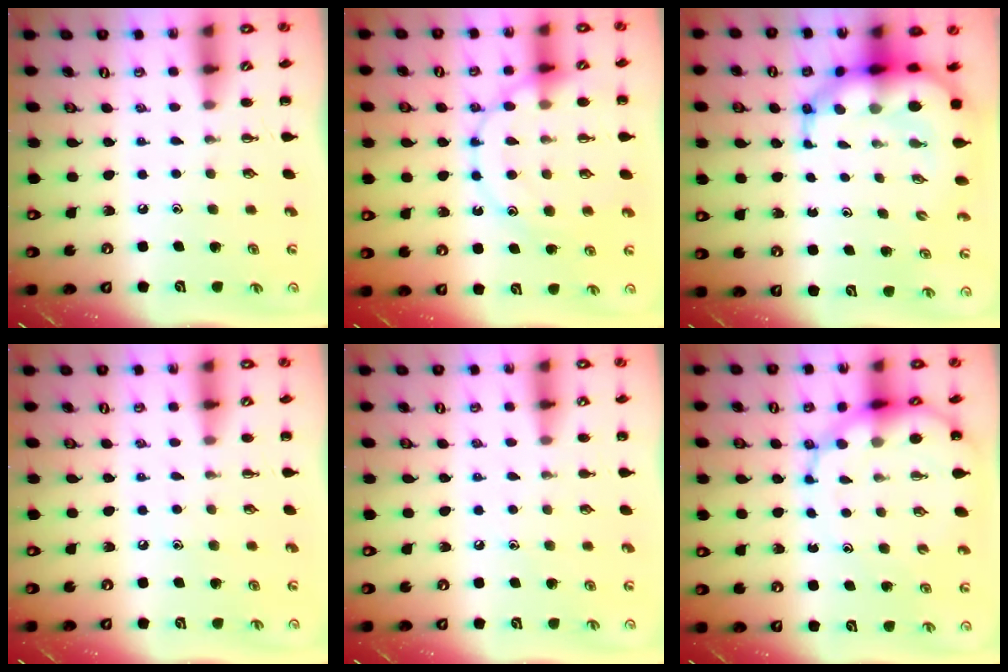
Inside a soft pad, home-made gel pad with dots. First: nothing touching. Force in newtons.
{"total": 15.9, "press": 15.9, "slide": 1.6}
{"total": 12.0, "press": 11.5, "slide": 3.2}
{"total": 5.1, "press": 4.9, "slide": 1.4}
{"total": 4.6, "press": 4.4, "slide": 1.3}
{"total": 12.4, "press": 12.0, "slide": 3.4}